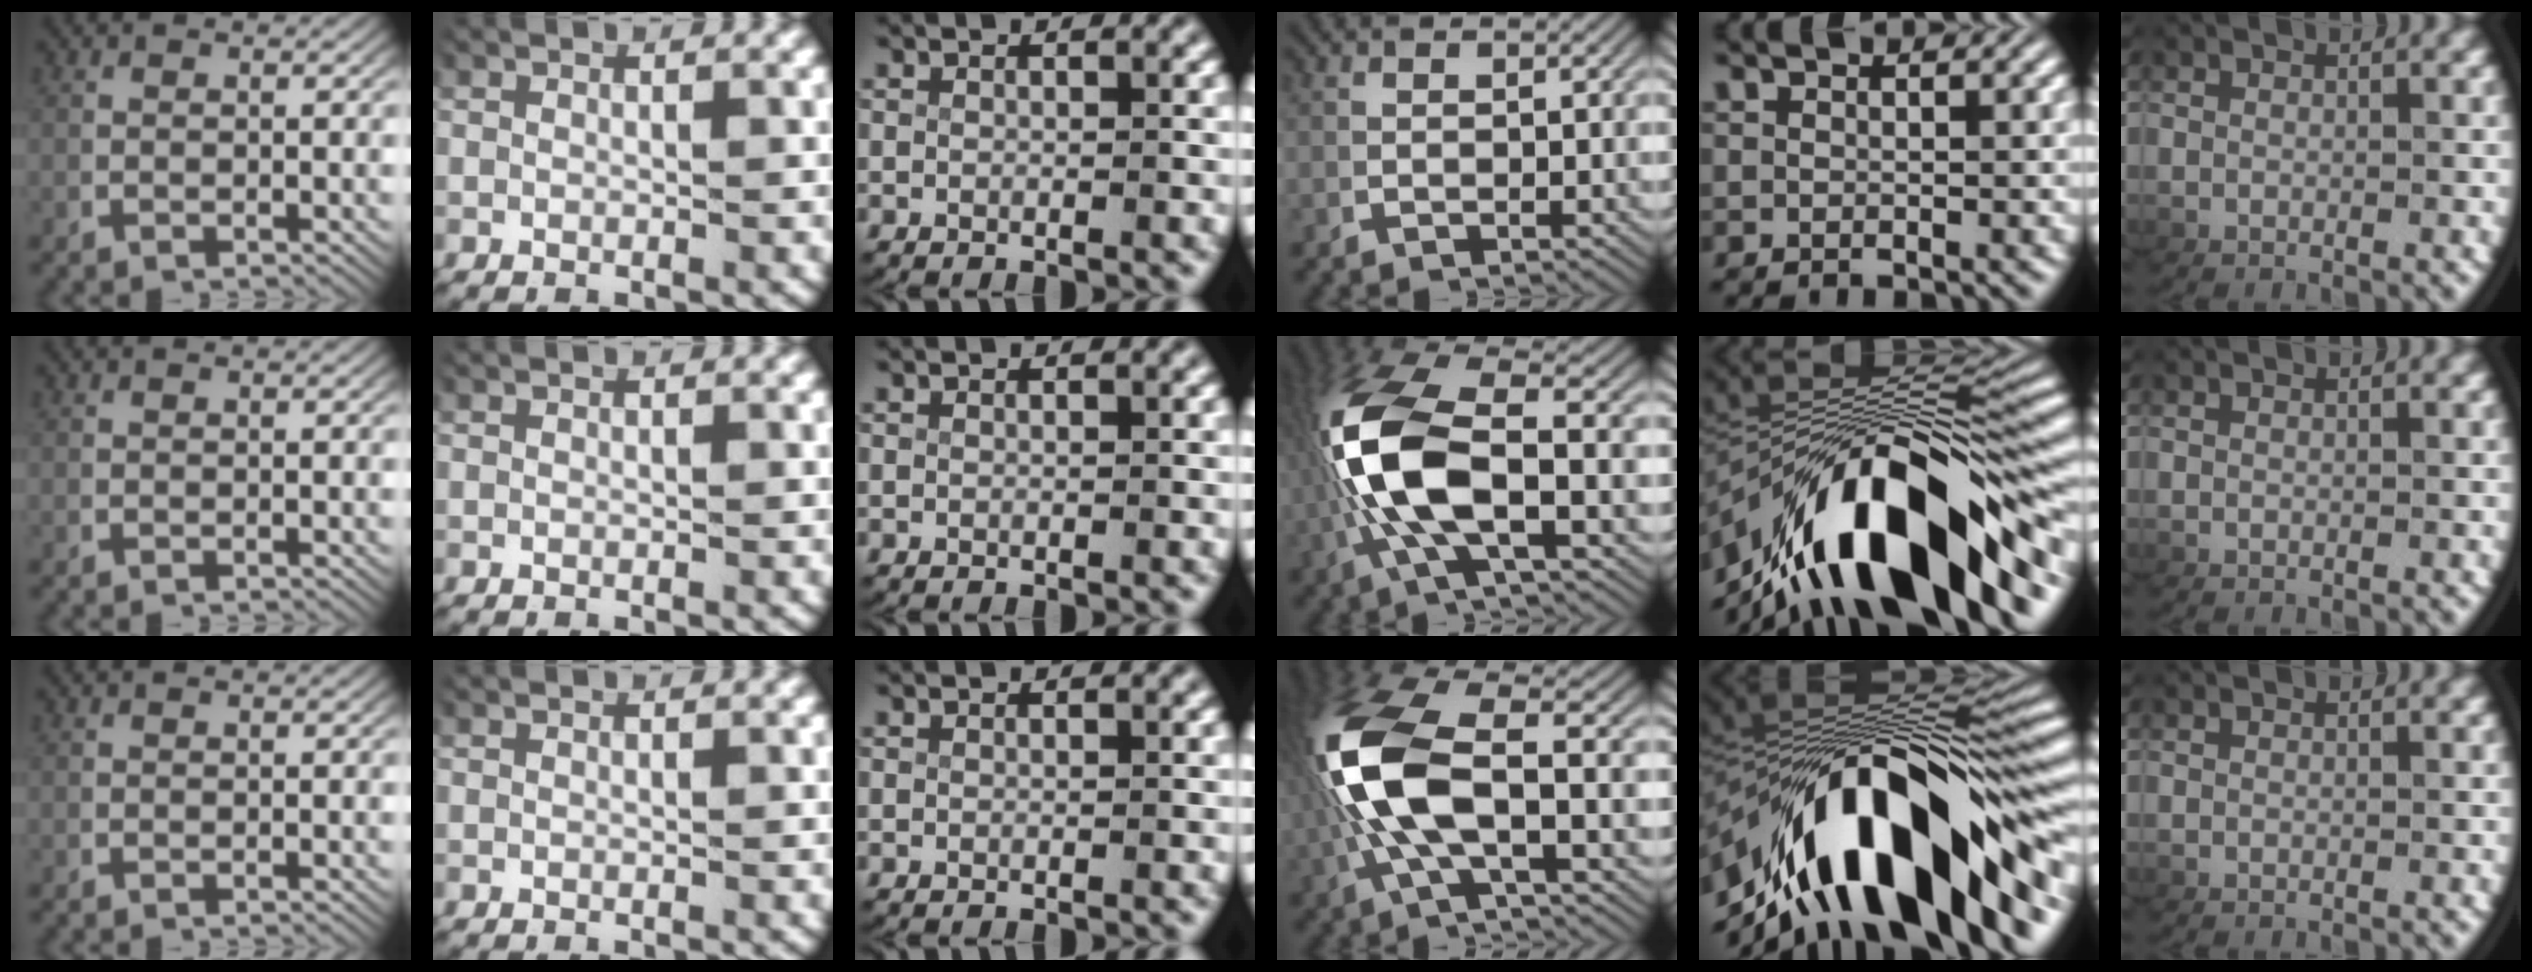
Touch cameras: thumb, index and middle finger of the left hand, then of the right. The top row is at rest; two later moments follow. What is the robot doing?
{"motion": "lift_and_place", "object": "scissors"}